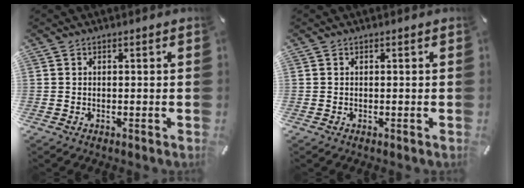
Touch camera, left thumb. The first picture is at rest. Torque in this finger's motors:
{"motor_torque": [0.00, 0.00, 0.00, 0.00, 0.00]}